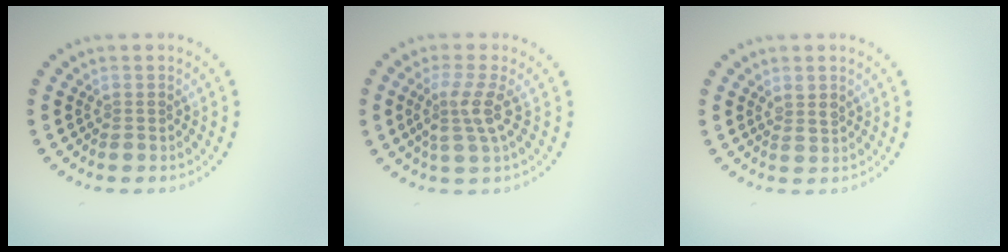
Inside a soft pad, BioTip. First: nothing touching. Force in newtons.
{"total": 2.8, "press": 2.2, "slide": 1.7}
{"total": 1.1, "press": 1.0, "slide": 0.5}